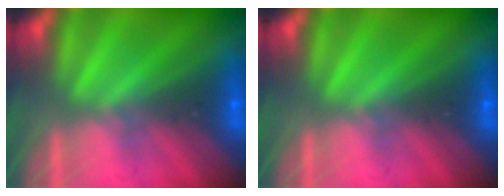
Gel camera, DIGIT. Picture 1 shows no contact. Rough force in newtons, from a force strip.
{"total": 0.0}